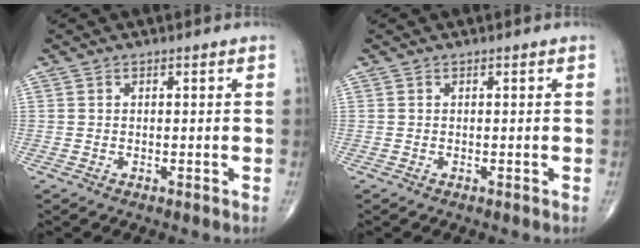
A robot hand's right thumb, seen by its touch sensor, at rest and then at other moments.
{"total": 0.0}